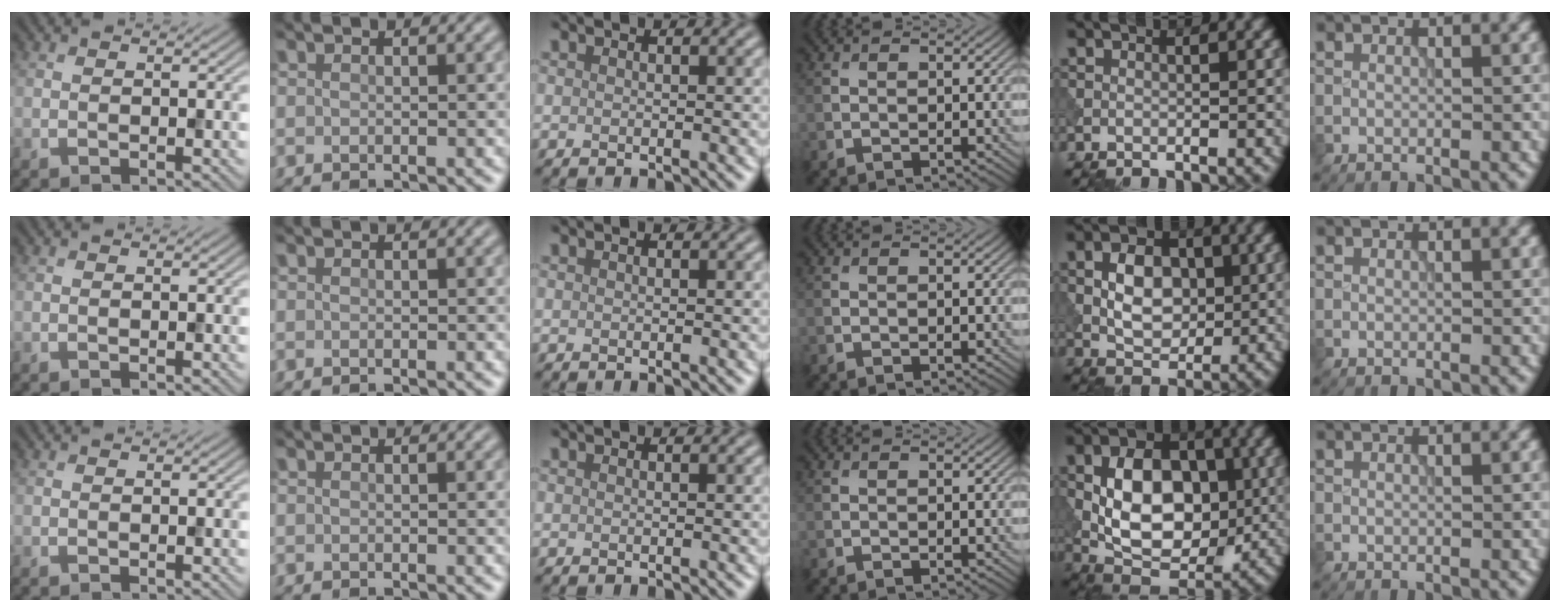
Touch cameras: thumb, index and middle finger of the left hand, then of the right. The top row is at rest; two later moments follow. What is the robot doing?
{"motion": "press", "object": "tv remote"}